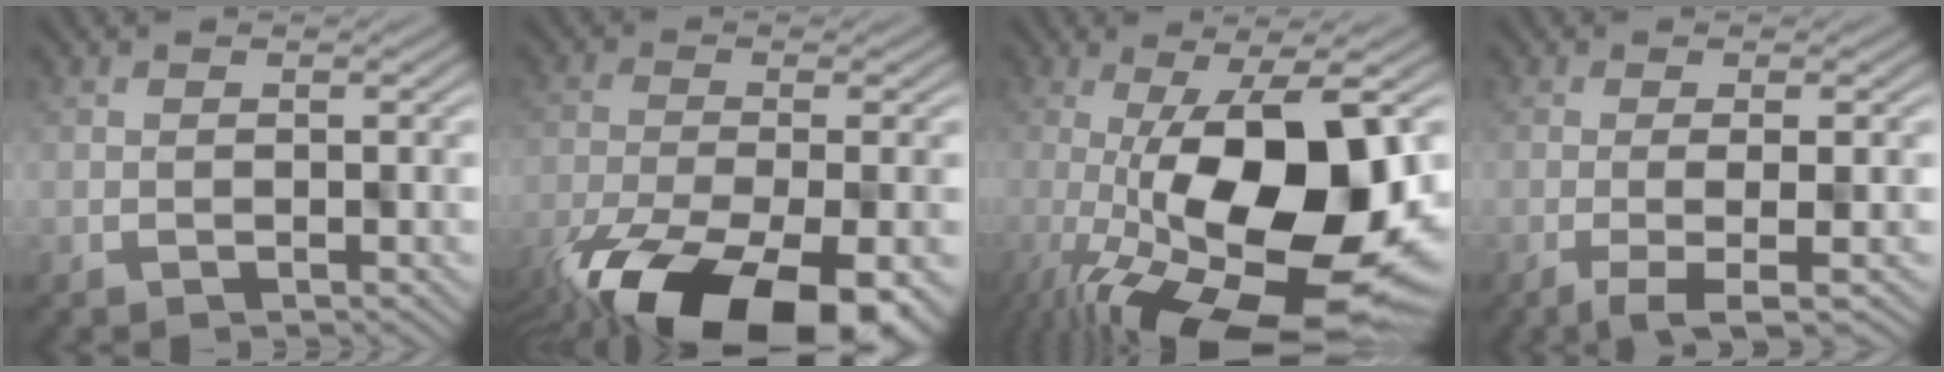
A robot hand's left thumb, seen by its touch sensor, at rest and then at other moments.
{"total": 16.7, "force": [-10.4, 6.9, 11.1], "torque": [-0.211, -0.065, -0.146]}
{"total": 17.8, "force": [-3.5, 6.6, 16.1], "torque": [-0.249, -0.023, -0.047]}
{"total": 4.1, "force": [-1.4, 0.7, 3.8], "torque": [-0.051, 0.004, -0.022]}